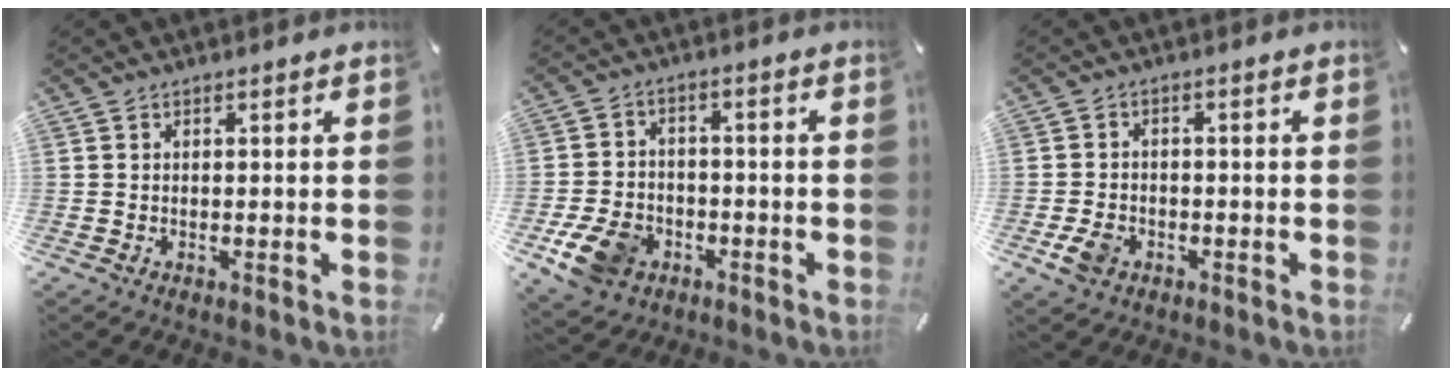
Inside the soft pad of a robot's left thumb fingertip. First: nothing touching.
{"total": 9.9, "force": [-4.4, 7.5, 4.9], "torque": [-0.102, 0.024, -0.077]}
{"total": 4.7, "force": [-2.2, 3.4, 2.5], "torque": [-0.066, 0.002, -0.044]}